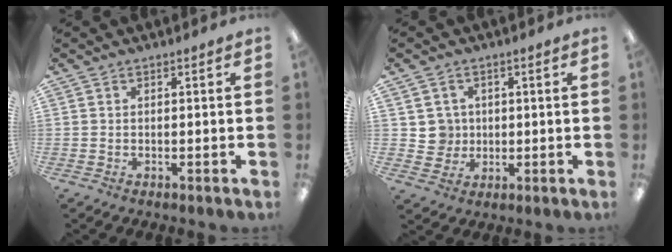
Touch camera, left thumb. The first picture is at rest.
{"total": 5.0, "force": [1.1, 4.9, 0.1], "torque": [0.002, 0.000, 0.018]}